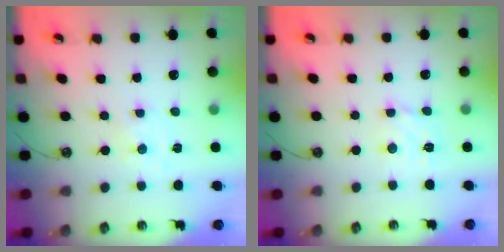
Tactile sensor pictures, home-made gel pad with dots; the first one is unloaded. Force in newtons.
{"total": 3.8, "press": 3.8, "slide": 0.2}